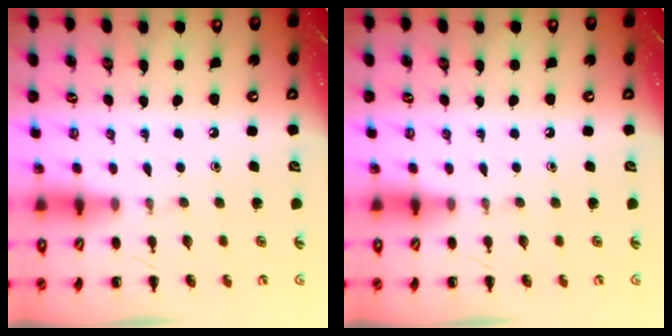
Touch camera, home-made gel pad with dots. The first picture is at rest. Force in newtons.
{"total": 0.0}